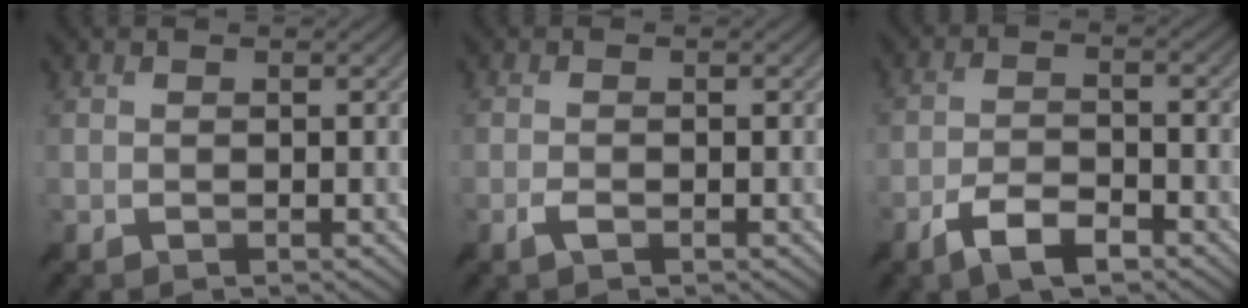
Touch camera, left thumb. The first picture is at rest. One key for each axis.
{"total": 1.1, "fx": -0.7, "fy": 0.2, "fz": 0.9, "tx": -0.016, "ty": 0.000, "tz": -0.017}
{"total": 5.7, "fx": -3.9, "fy": 1.7, "fz": 3.8, "tx": -0.076, "ty": -0.002, "tz": -0.075}